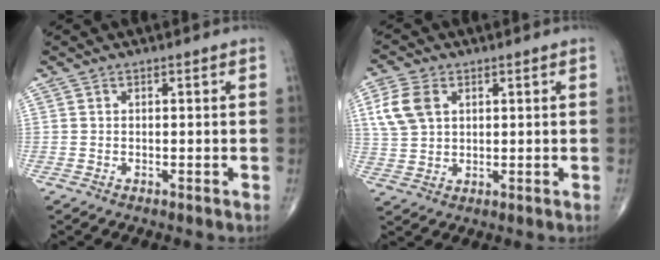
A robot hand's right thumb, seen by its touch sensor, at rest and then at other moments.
{"total": 7.4, "force": [2.5, 5.1, 4.8], "torque": [-0.097, 0.001, 0.051]}